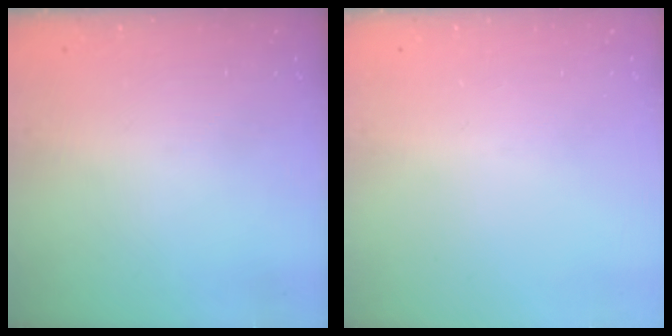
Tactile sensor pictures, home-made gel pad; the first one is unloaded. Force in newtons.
{"total": 0.0}